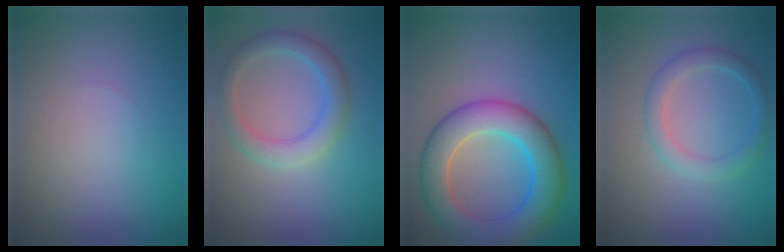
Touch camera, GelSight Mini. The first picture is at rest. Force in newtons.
{"total": 3.4, "press": 3.4, "slide": 0.1}
{"total": 7.9, "press": 7.9, "slide": 0.3}
{"total": 2.5, "press": 2.5, "slide": 0.1}